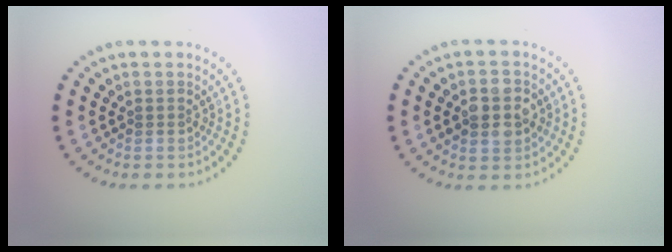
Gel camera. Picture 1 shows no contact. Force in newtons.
{"total": 4.0, "press": 4.0, "slide": 0.2}